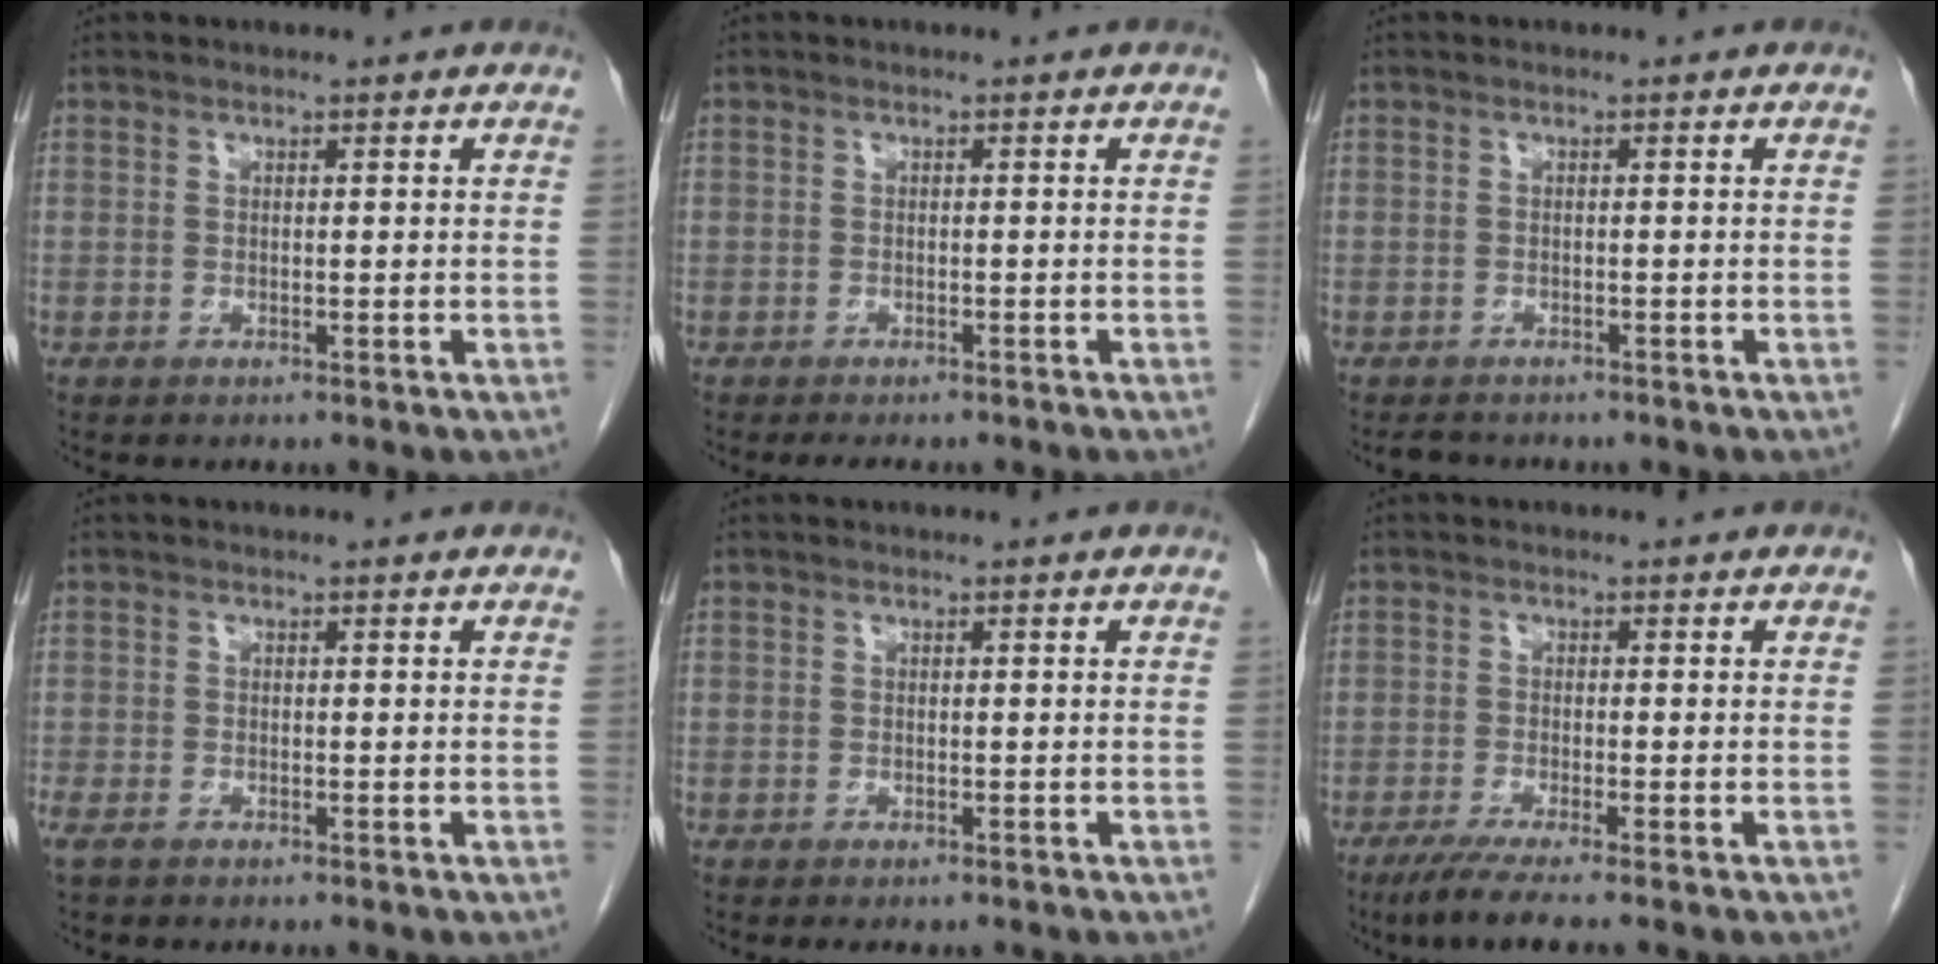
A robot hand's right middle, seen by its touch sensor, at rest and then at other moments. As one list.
[{"total": 3.8, "force": [-3.3, 1.3, 1.5], "torque": [-0.020, -0.007, -0.042]}, {"total": 2.1, "force": [-1.9, 0.8, 0.5], "torque": [-0.015, -0.006, -0.027]}, {"total": 2.4, "force": [-1.7, 1.1, 1.4], "torque": [-0.033, -0.008, -0.027]}, {"total": 1.5, "force": [-1.2, 0.6, 0.5], "torque": [-0.008, -0.003, -0.015]}, {"total": 5.2, "force": [-3.8, -0.5, 3.4], "torque": [-0.061, -0.016, -0.070]}]